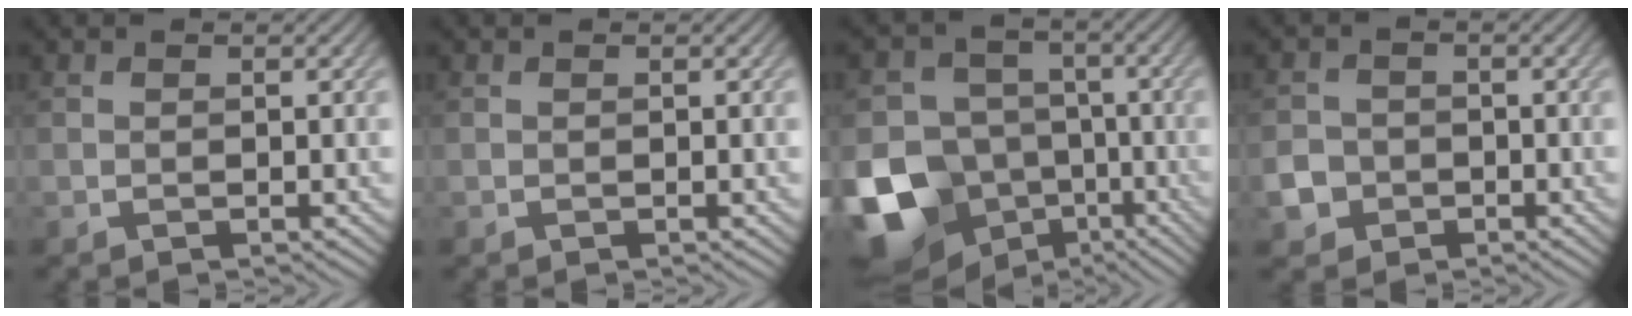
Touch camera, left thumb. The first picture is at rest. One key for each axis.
{"total": 0.0}
{"total": 14.8, "fx": -6.5, "fy": 11.6, "fz": 6.6, "tx": -0.185, "ty": -0.031, "tz": -0.113}
{"total": 3.2, "fx": -1.4, "fy": 2.7, "fz": 0.9, "tx": -0.022, "ty": -0.006, "tz": -0.030}